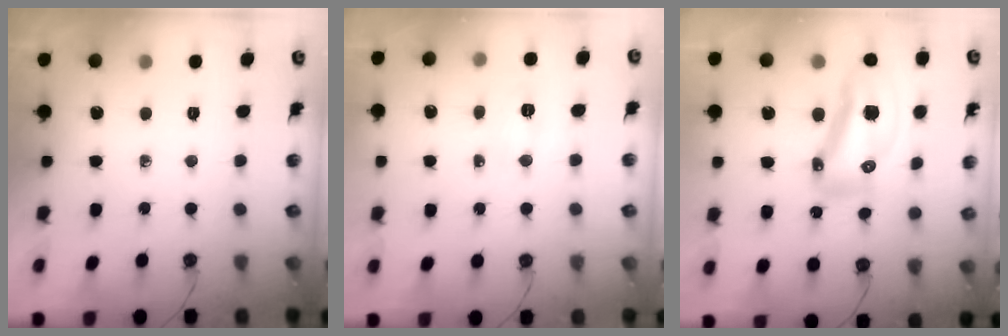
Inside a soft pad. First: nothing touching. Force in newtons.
{"total": 5.8, "press": 5.8, "slide": 0.7}
{"total": 14.4, "press": 14.3, "slide": 1.7}